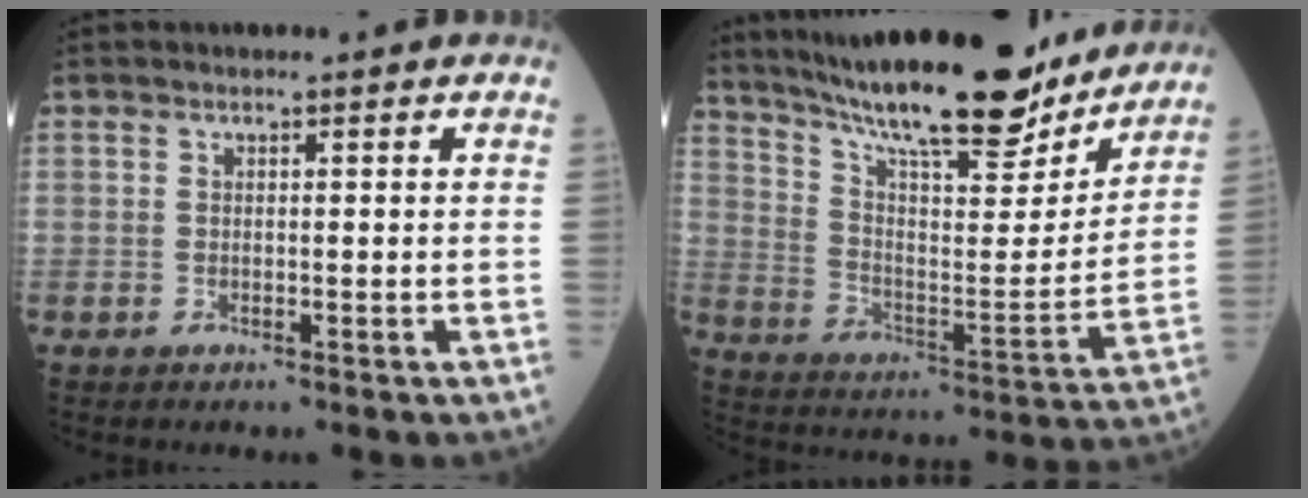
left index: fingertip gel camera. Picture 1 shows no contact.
{"total": 24.8, "force": [21.2, 4.3, 12.2], "torque": [-0.212, -0.009, 0.320]}